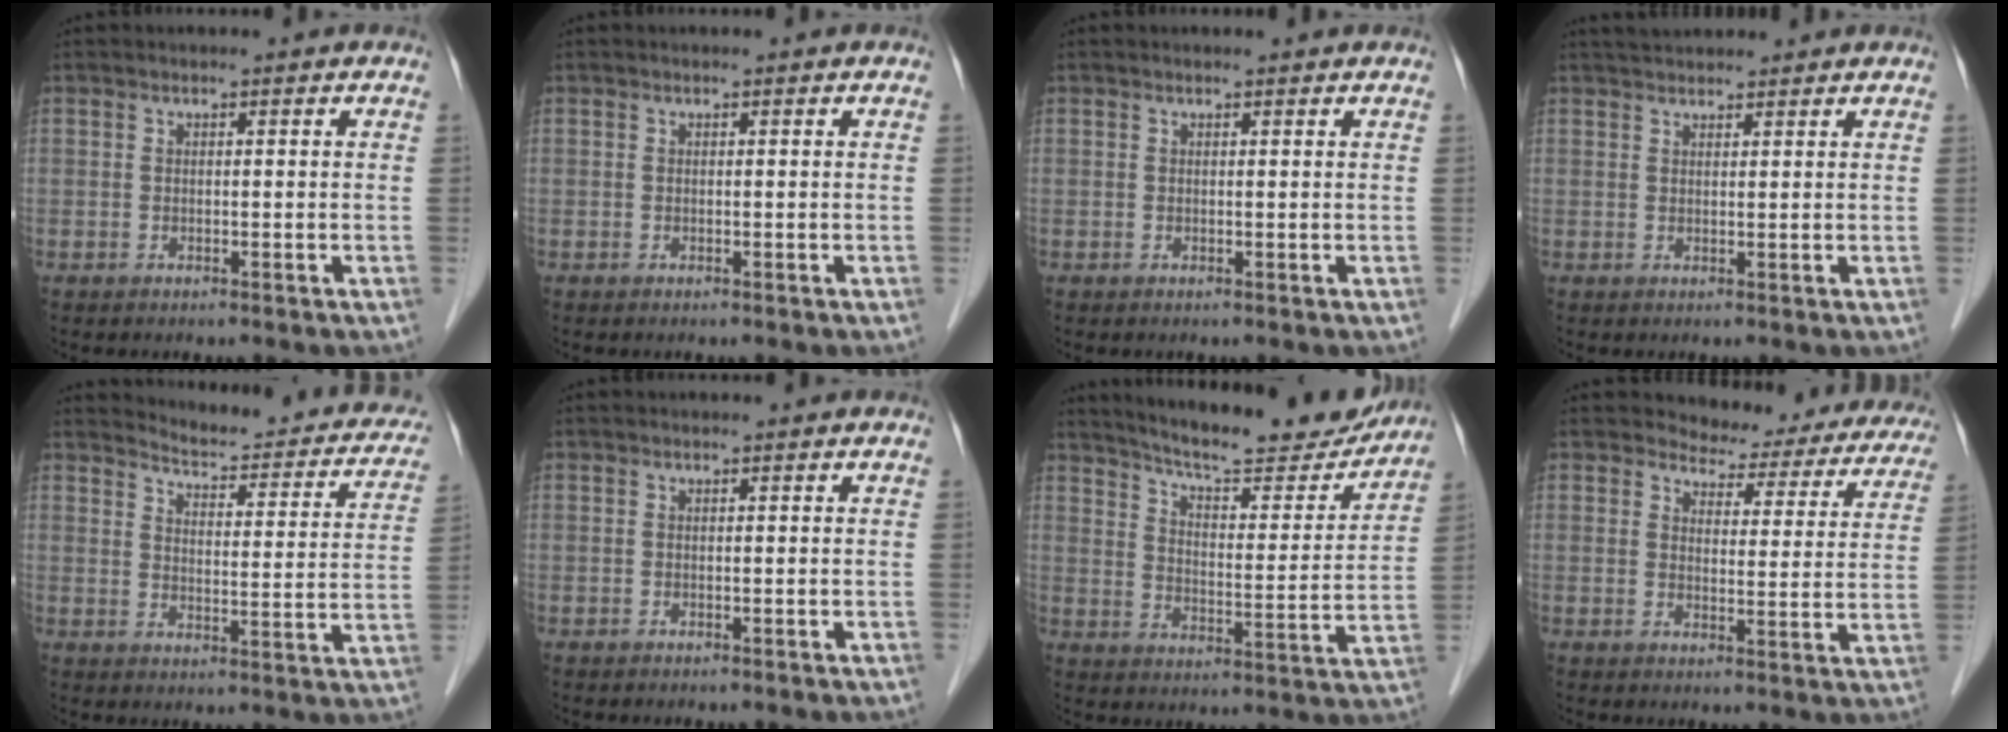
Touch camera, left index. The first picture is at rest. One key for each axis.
{"total": 0.0}
{"total": 0.7, "fx": 0.6, "fy": 0.0, "fz": 0.2, "tx": -0.009, "ty": 0.003, "tz": 0.010}
{"total": 4.2, "fx": 3.9, "fy": 0.7, "fz": 1.2, "tx": -0.019, "ty": 0.036, "tz": 0.065}
{"total": 16.1, "fx": 14.9, "fy": 3.5, "fz": 5.0, "tx": -0.049, "ty": -0.038, "tz": 0.163}
{"total": 0.0}
{"total": 18.7, "fx": 17.2, "fy": 2.5, "fz": 6.8, "tx": -0.103, "ty": -0.027, "tz": 0.236}
{"total": 13.0, "fx": 12.0, "fy": 4.3, "fz": 2.5, "tx": -0.002, "ty": -0.021, "tz": 0.117}